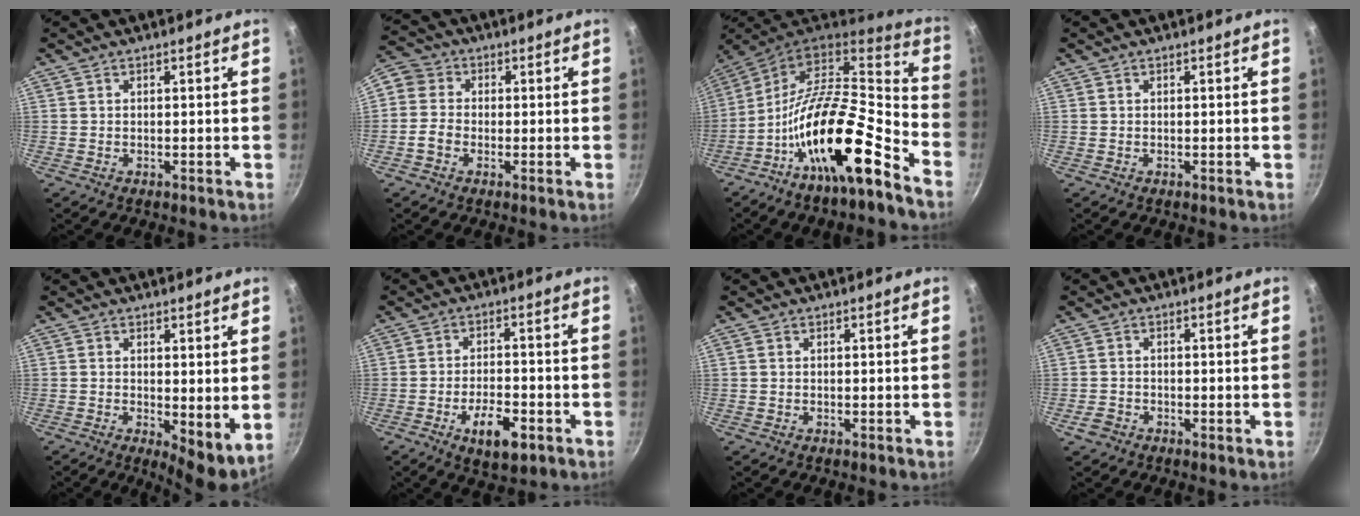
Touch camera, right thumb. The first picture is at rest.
{"total": 5.5, "force": [-1.3, 4.7, 2.6], "torque": [-0.027, 0.013, -0.043]}
{"total": 21.5, "force": [-11.6, 9.4, 15.4], "torque": [-0.200, 0.104, -0.218]}
{"total": 0.0}
{"total": 6.6, "force": [0.8, 2.6, 6.0], "torque": [-0.078, -0.020, 0.014]}
{"total": 8.5, "force": [-3.8, 3.8, 6.6], "torque": [-0.095, 0.016, -0.058]}
{"total": 0.0}
{"total": 2.1, "force": [-1.2, 1.4, 1.0], "torque": [-0.021, 0.008, -0.024]}